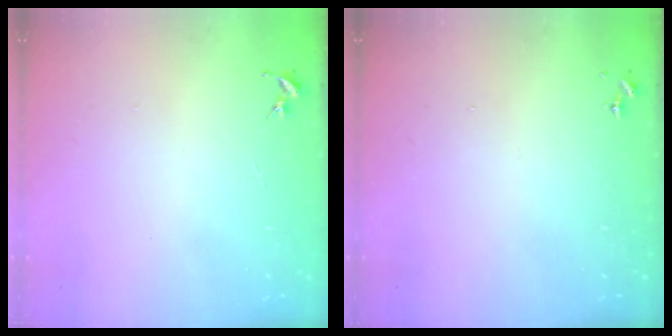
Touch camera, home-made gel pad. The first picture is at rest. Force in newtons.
{"total": 0.0}